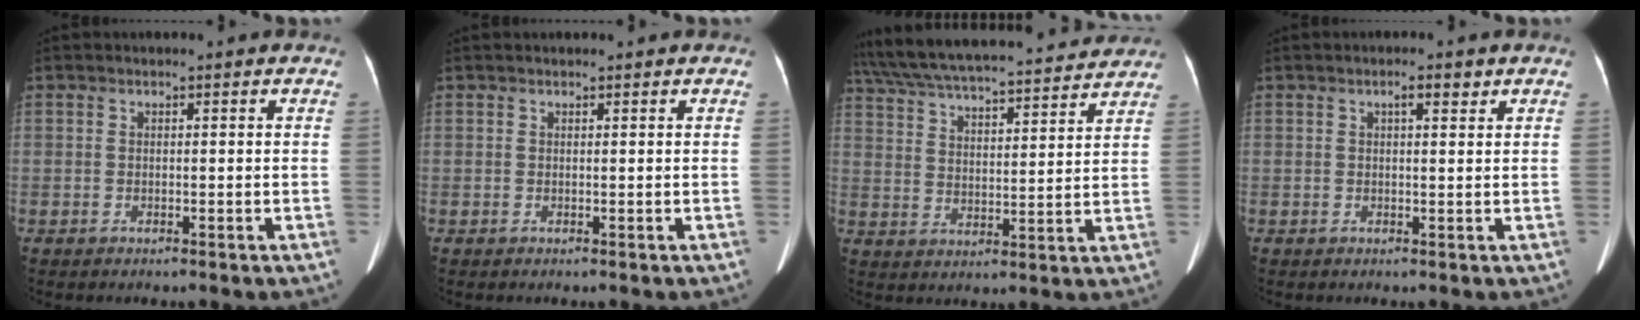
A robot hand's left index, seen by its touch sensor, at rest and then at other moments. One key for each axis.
{"total": 1.2, "fx": 1.1, "fy": 0.5, "fz": 0.3, "tx": -0.003, "ty": 0.014, "tz": 0.013}
{"total": 25.6, "fx": 23.2, "fy": 4.4, "fz": 10.1, "tx": -0.190, "ty": 0.012, "tz": 0.330}
{"total": 1.5, "fx": 0.6, "fy": 0.3, "fz": 1.3, "tx": -0.021, "ty": -0.005, "tz": 0.013}